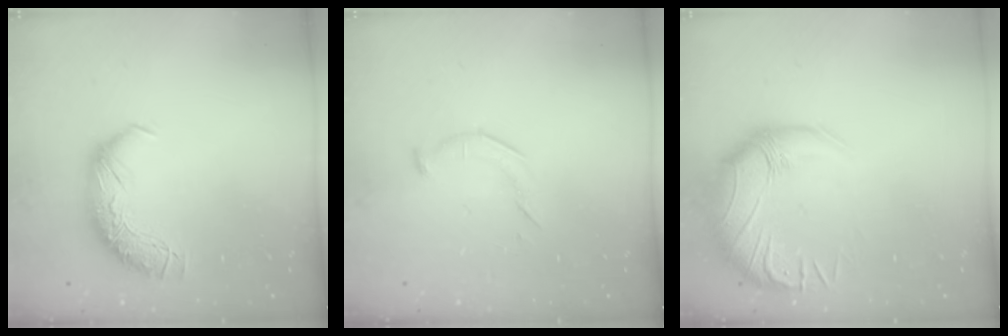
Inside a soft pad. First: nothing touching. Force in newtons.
{"total": 5.9, "press": 5.8, "slide": 1.1}
{"total": 2.9, "press": 0.4, "slide": 2.9}